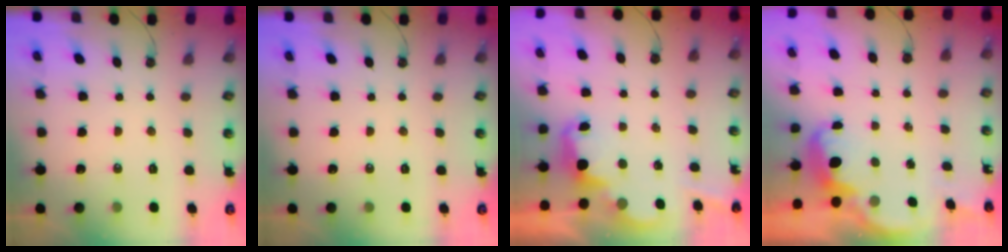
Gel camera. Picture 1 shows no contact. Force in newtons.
{"total": 0.0}
{"total": 2.5, "press": 2.4, "slide": 0.5}
{"total": 2.5, "press": 2.4, "slide": 0.6}